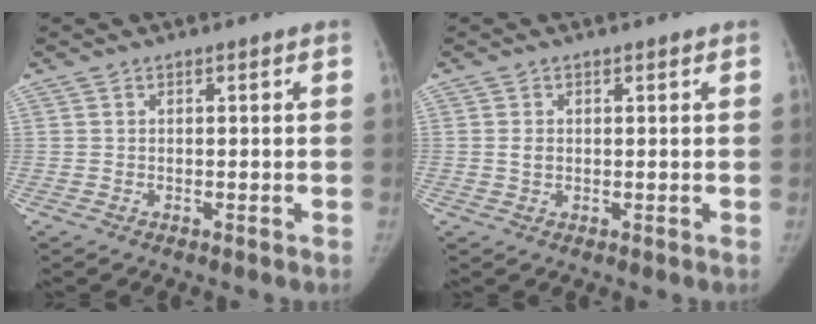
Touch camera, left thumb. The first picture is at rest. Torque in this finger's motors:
{"motor_torque": [0.06, 0.11, 0.25, -0.31, 0.05]}